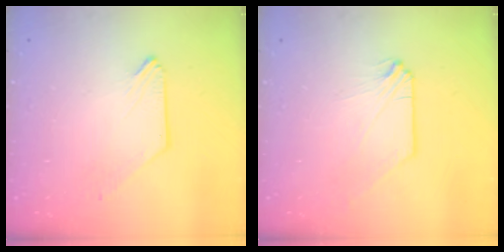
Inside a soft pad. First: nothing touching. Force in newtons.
{"total": 0.0}